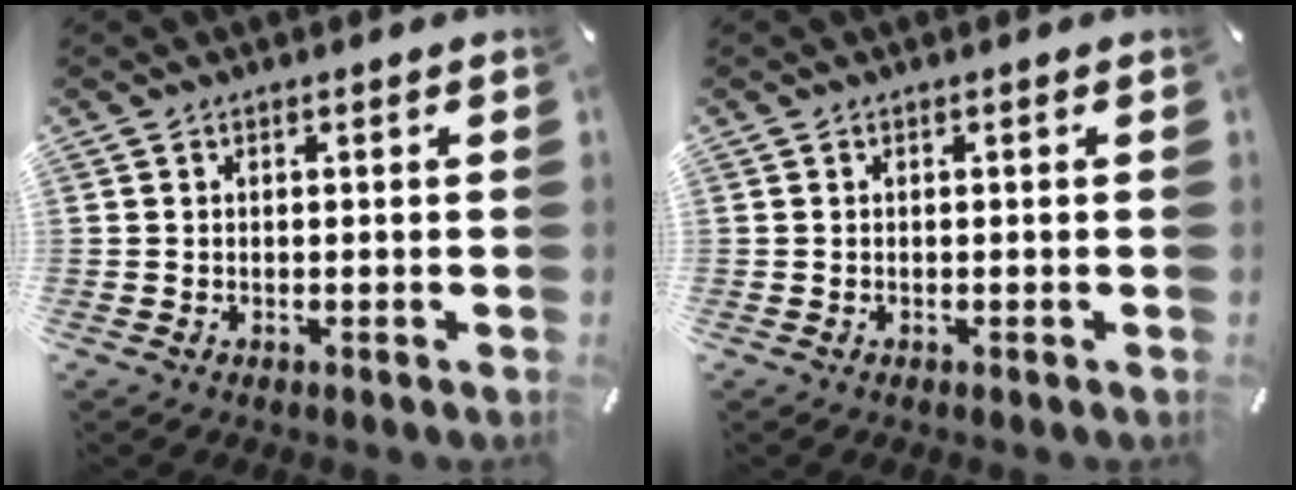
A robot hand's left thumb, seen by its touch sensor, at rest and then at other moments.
{"total": 0.0}